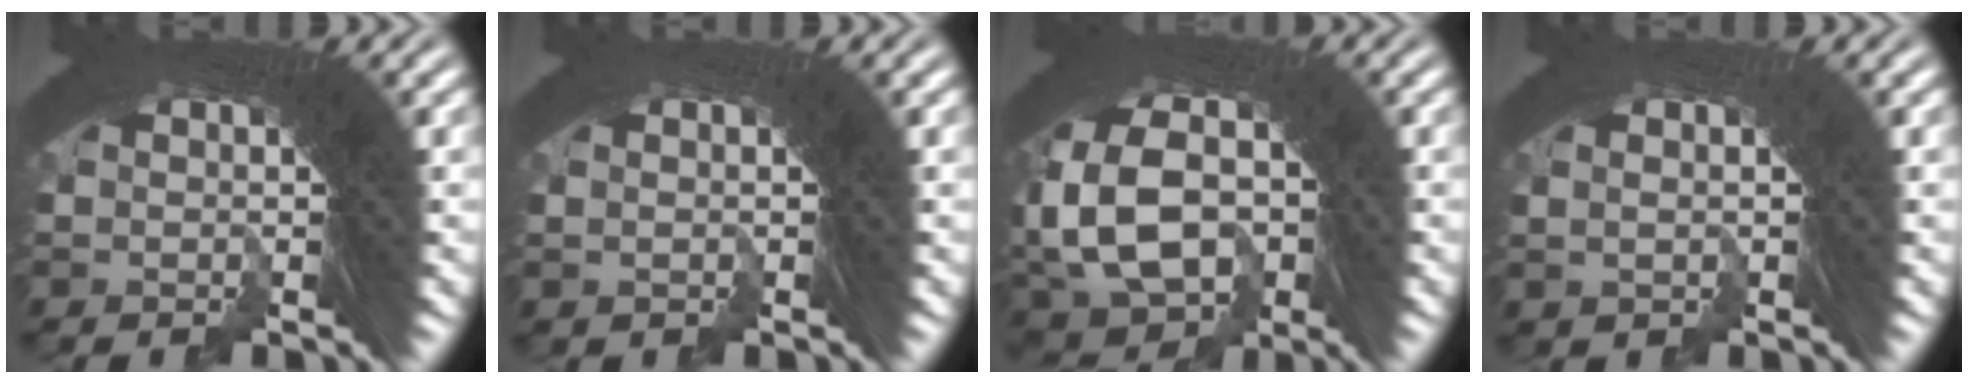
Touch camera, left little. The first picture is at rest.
{"total": 0.0}
{"total": 13.0, "force": [-2.4, 10.6, 7.1], "torque": [-0.147, -0.021, -0.043]}
{"total": 1.0, "force": [0.1, 1.0, 0.1], "torque": [-0.006, 0.007, 0.001]}